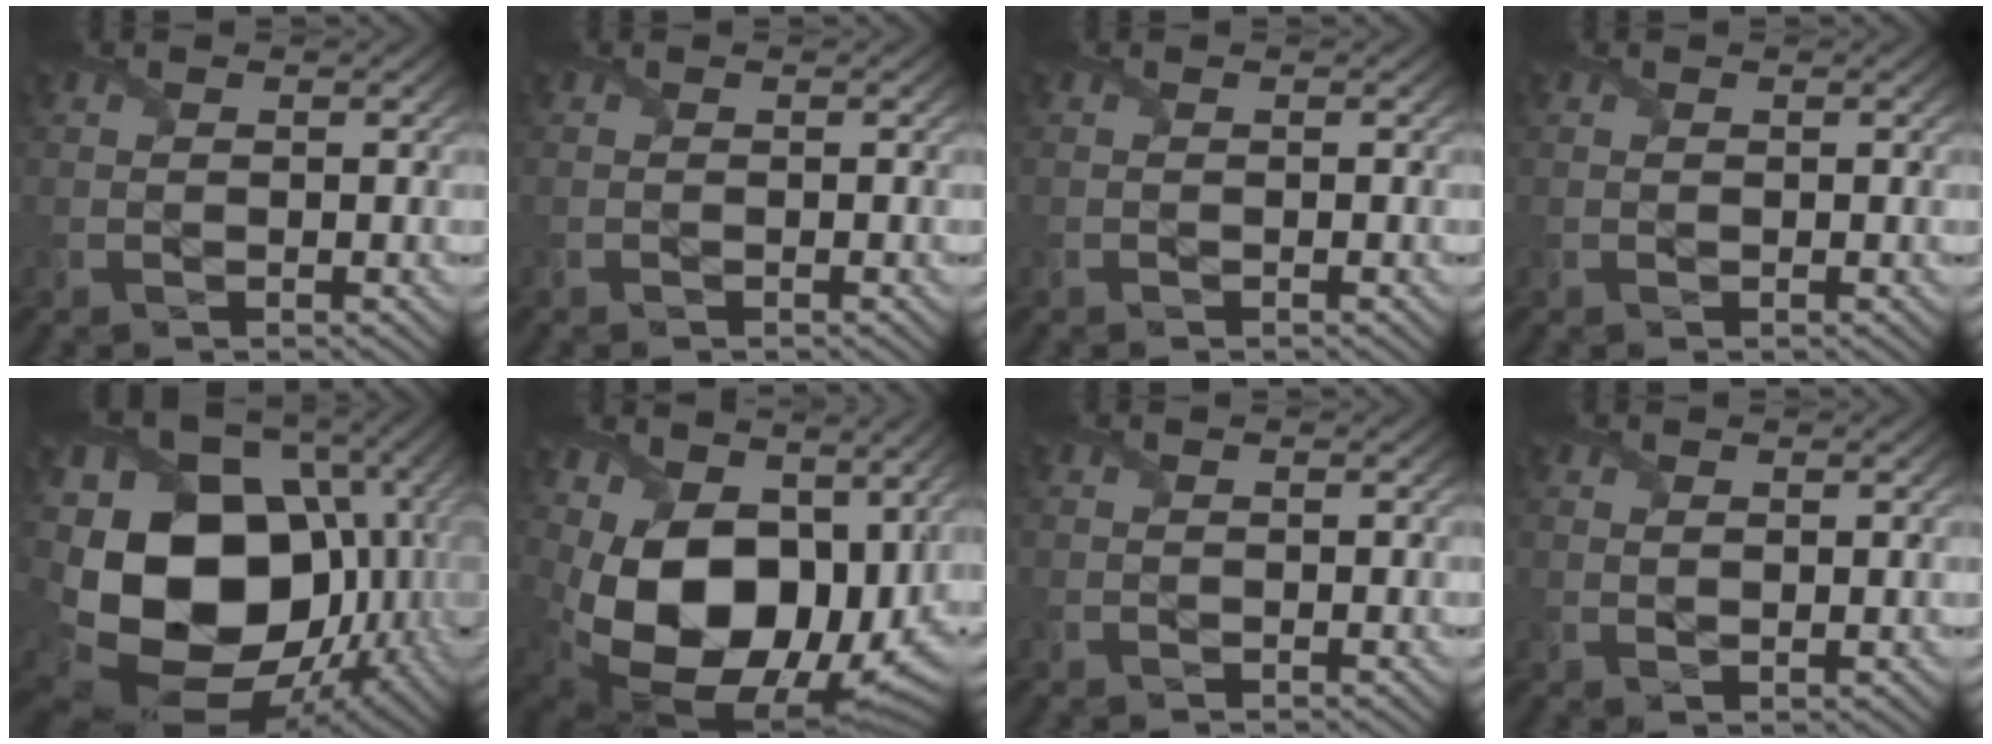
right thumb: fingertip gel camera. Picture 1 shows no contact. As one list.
[{"total": 0.0}, {"total": 0.0}, {"total": 0.0}, {"total": 21.3, "force": [-2.2, 16.1, 13.7], "torque": [-0.324, -0.044, -0.009]}, {"total": 16.7, "force": [2.8, 11.7, 11.6], "torque": [-0.244, -0.035, 0.065]}, {"total": 0.0}, {"total": 1.4, "force": [0.9, 0.5, 0.8], "torque": [-0.018, -0.003, 0.022]}]